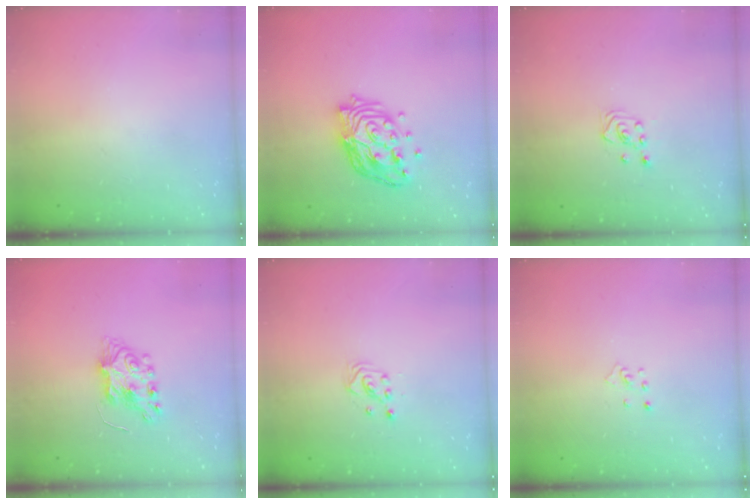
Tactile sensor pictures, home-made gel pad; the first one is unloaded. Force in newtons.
{"total": 14.8, "press": 14.7, "slide": 1.5}
{"total": 3.0, "press": 2.6, "slide": 1.5}
{"total": 6.9, "press": 6.9, "slide": 0.4}
{"total": 2.2, "press": 2.2, "slide": 0.2}
{"total": 2.9, "press": 2.9, "slide": 0.3}